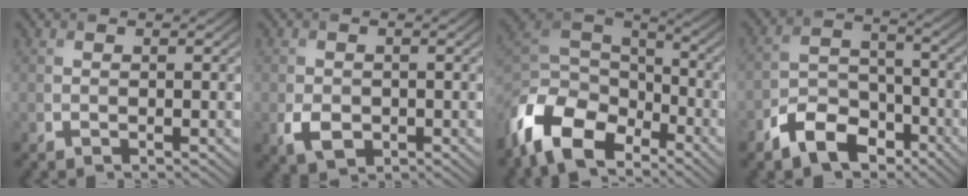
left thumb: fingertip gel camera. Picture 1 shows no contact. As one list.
[{"total": 3.3, "force": [-1.0, 2.4, 1.9], "torque": [-0.045, -0.013, -0.019]}, {"total": 13.2, "force": [-8.0, 7.1, 7.7], "torque": [-0.192, -0.020, -0.164]}, {"total": 8.0, "force": [-5.2, 4.7, 4.0], "torque": [-0.079, -0.002, -0.111]}]